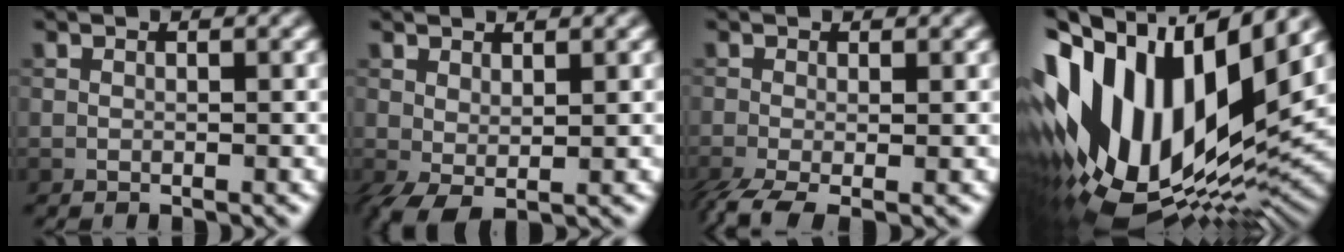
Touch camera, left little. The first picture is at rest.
{"total": 2.4, "force": [0.2, 1.1, 2.1], "torque": [-0.051, -0.002, 0.005]}
{"total": 3.9, "force": [-1.9, 1.4, 3.2], "torque": [-0.068, -0.014, -0.039]}
{"total": 17.9, "force": [0.8, 9.3, 15.3], "torque": [-0.285, 0.019, 0.003]}